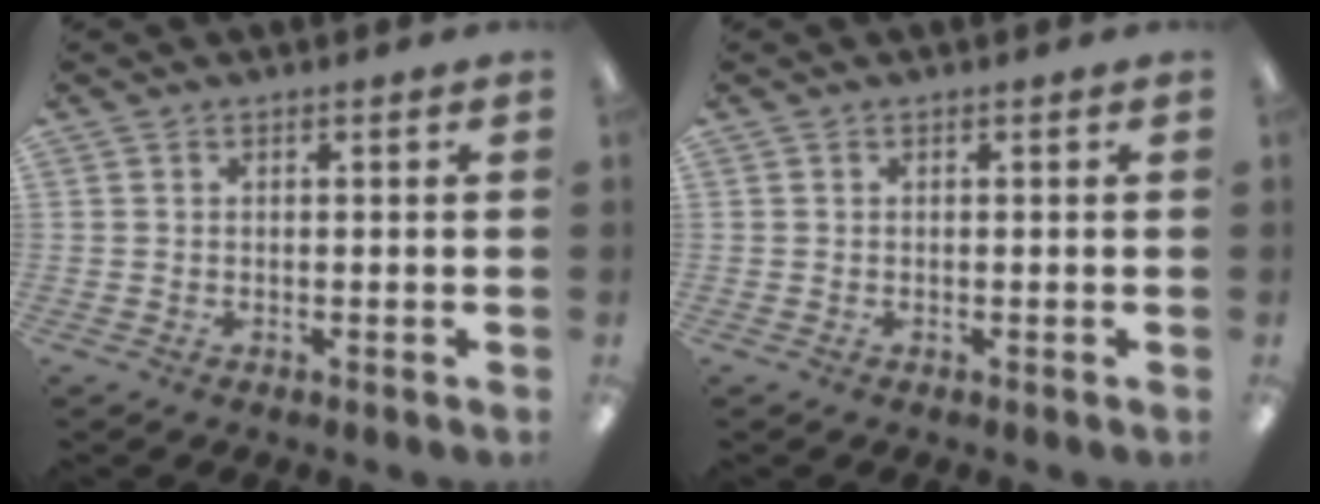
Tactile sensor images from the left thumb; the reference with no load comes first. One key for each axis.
{"total": 0.0}